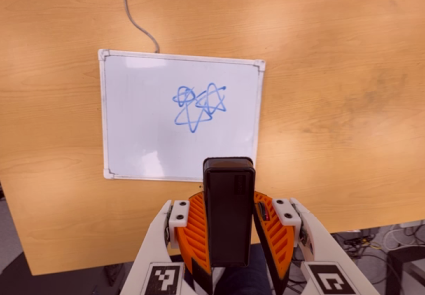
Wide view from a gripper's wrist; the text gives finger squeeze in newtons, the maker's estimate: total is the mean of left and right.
{"total": 5.6, "left": 4.7, "right": 6.5}